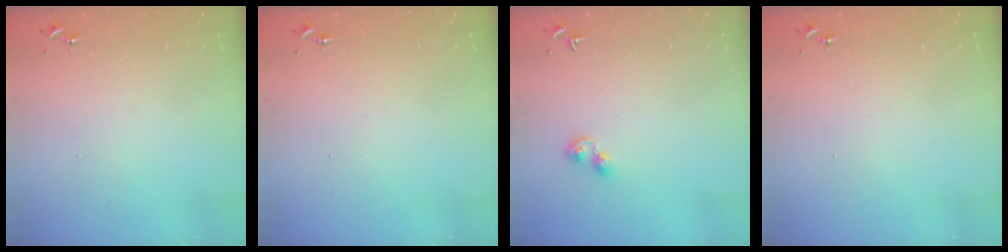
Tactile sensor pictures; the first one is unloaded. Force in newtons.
{"total": 0.0}
{"total": 3.7, "press": 3.7, "slide": 0.5}
{"total": 0.0}